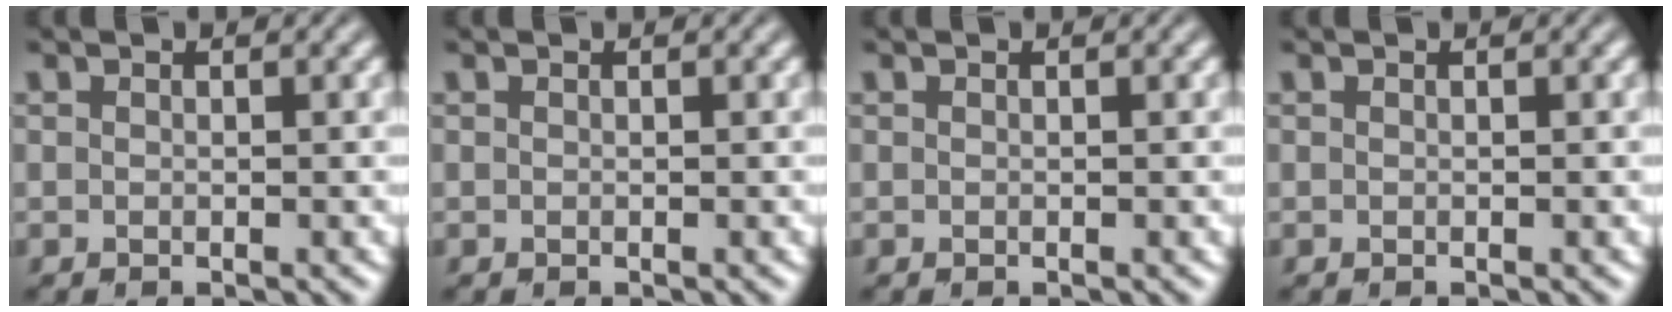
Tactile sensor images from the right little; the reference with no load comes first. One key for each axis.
{"total": 0.0}
{"total": 0.0}
{"total": 0.0}